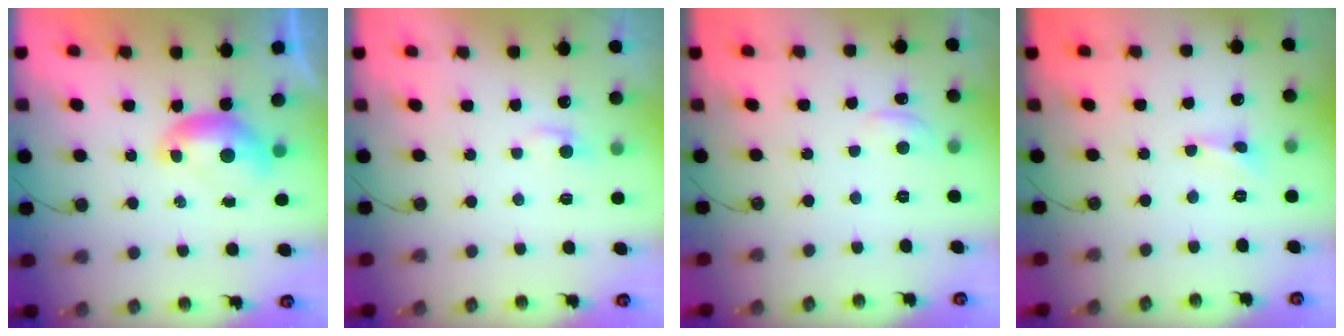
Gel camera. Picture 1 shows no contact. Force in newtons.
{"total": 0.8, "press": 0.7, "slide": 0.4}
{"total": 0.5, "press": 0.3, "slide": 0.4}
{"total": 1.2, "press": 1.1, "slide": 0.5}